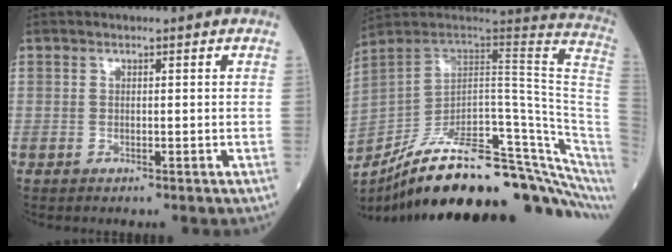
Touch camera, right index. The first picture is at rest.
{"total": 26.7, "force": [-18.0, 5.0, 19.1], "torque": [-0.179, 0.021, -0.271]}